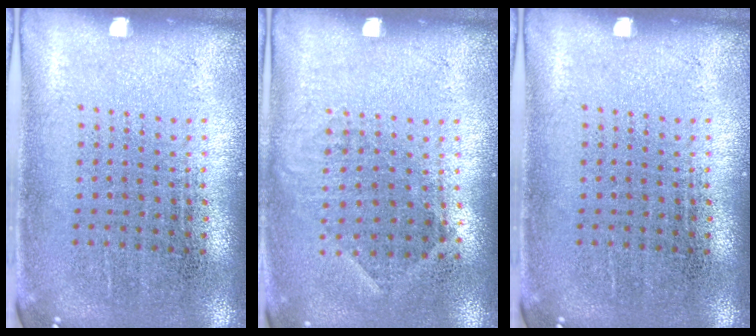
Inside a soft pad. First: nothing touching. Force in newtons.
{"total": 0.9, "press": 0.8, "slide": 0.5}
{"total": 0.0}